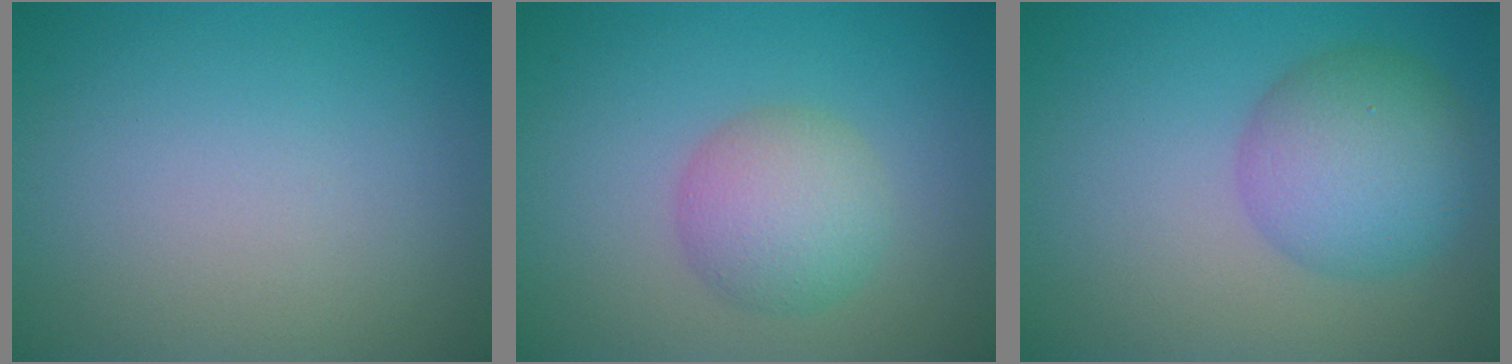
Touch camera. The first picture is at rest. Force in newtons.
{"total": 4.3, "press": 4.3, "slide": 0.1}
{"total": 5.9, "press": 5.8, "slide": 0.2}